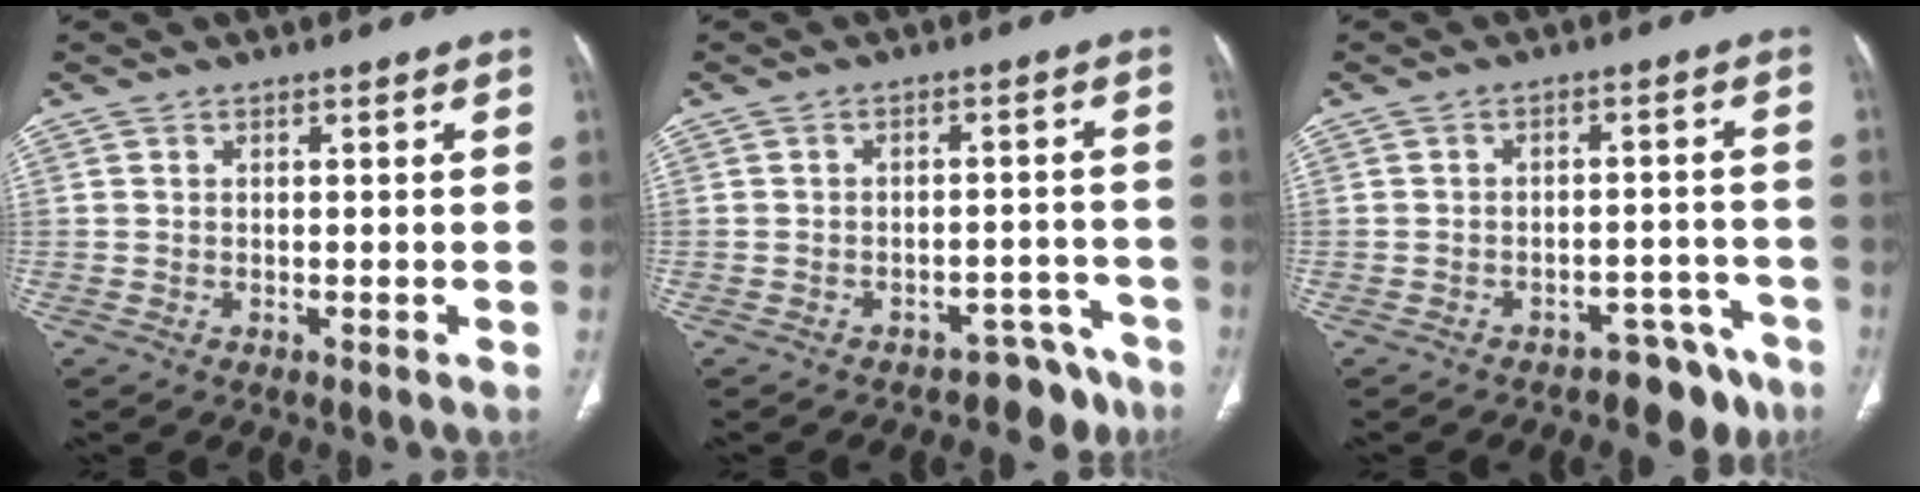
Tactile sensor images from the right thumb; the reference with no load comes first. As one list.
[{"total": 5.8, "force": [-4.7, 3.4, 0.3], "torque": [0.029, 0.070, -0.060]}, {"total": 6.8, "force": [-5.3, 3.9, 1.6], "torque": [0.011, 0.068, -0.071]}]